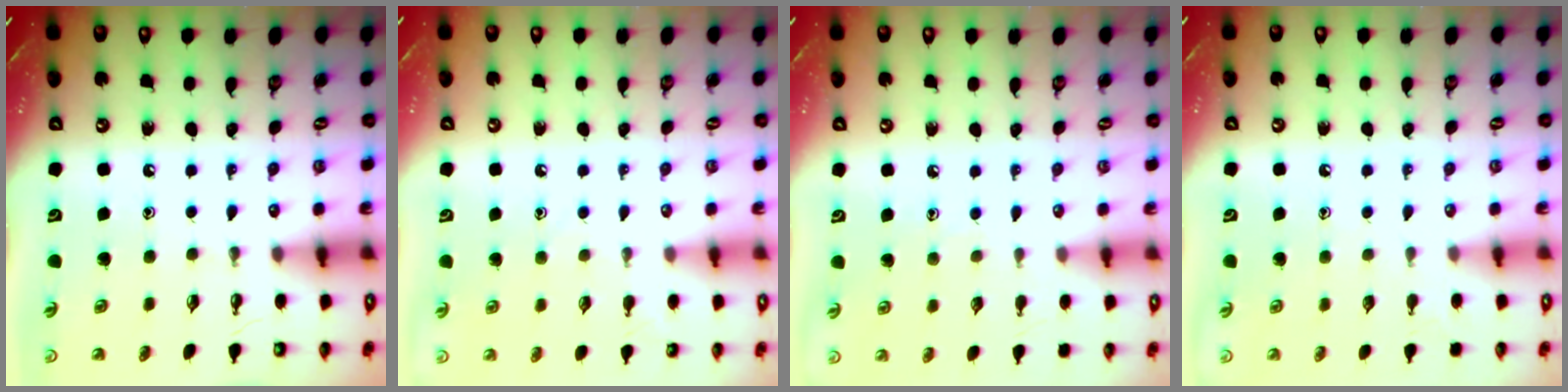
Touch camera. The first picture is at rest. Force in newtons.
{"total": 4.5, "press": 4.5, "slide": 0.4}
{"total": 4.8, "press": 4.7, "slide": 0.4}
{"total": 2.5, "press": 2.5, "slide": 0.3}